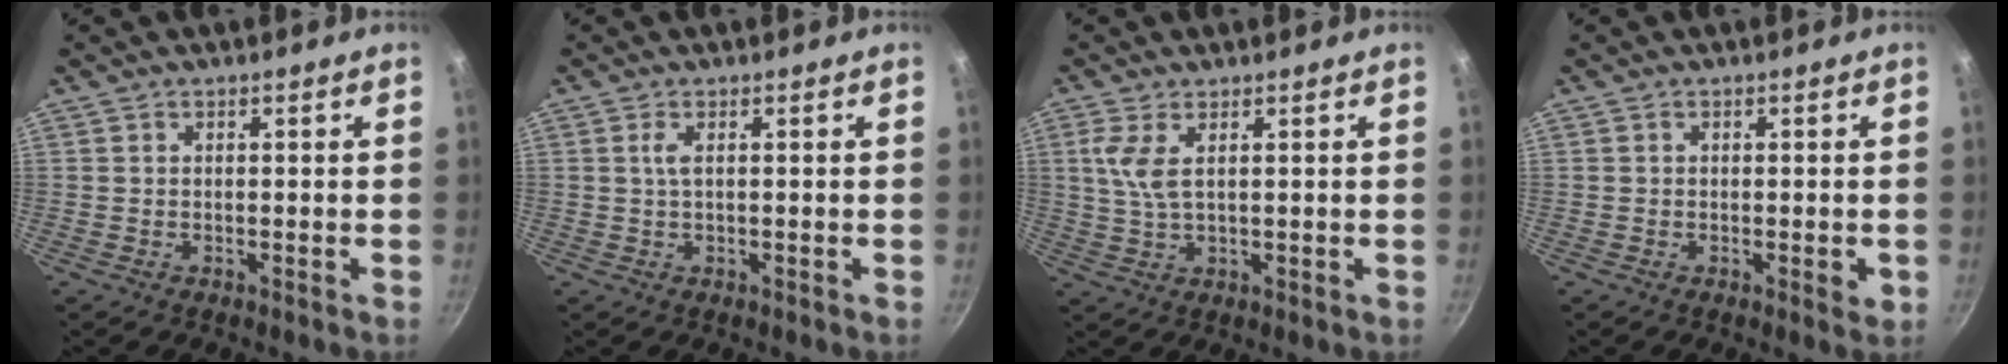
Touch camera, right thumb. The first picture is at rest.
{"total": 1.6, "force": [0.3, 0.4, 1.5], "torque": [-0.035, 0.001, 0.010]}
{"total": 5.0, "force": [1.6, 1.8, 4.3], "torque": [-0.097, -0.004, 0.036]}
{"total": 3.1, "force": [-0.9, 1.3, 2.6], "torque": [-0.028, 0.003, -0.013]}